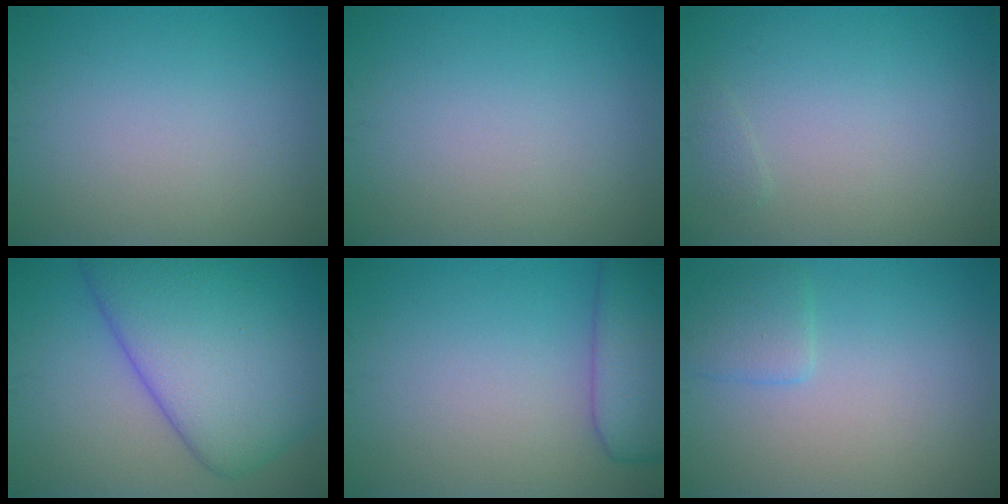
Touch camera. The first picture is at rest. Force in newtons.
{"total": 0.0}
{"total": 0.6, "press": 0.6, "slide": 0.1}
{"total": 13.0, "press": 13.0, "slide": 0.5}
{"total": 6.1, "press": 6.1, "slide": 0.4}
{"total": 1.9, "press": 1.9, "slide": 0.1}